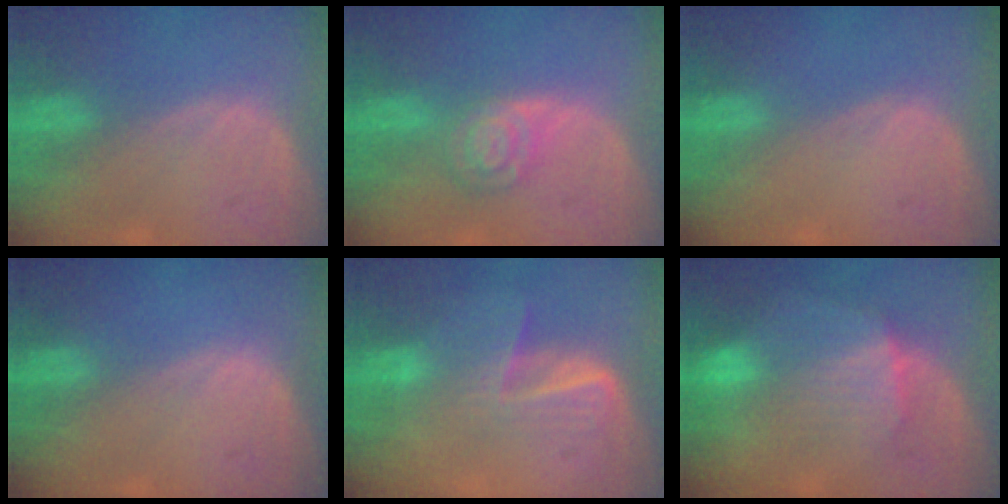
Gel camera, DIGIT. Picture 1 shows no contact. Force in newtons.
{"total": 5.5, "press": 4.8, "slide": 2.6}
{"total": 0.0}
{"total": 0.0}
{"total": 6.5, "press": 5.6, "slide": 3.4}
{"total": 8.3, "press": 8.1, "slide": 2.0}